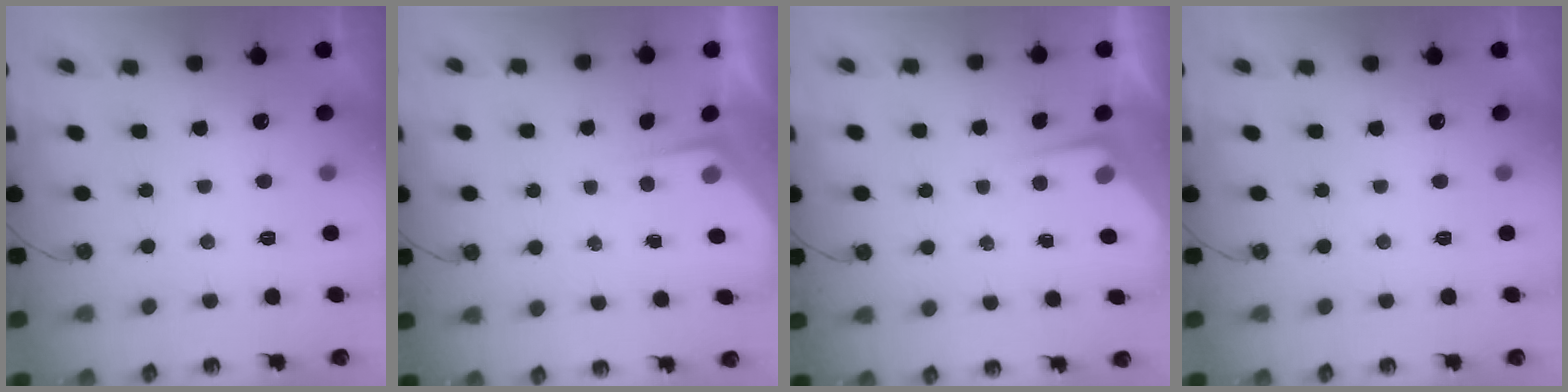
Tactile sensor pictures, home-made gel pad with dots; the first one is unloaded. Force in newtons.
{"total": 2.7, "press": 2.7, "slide": 0.3}
{"total": 2.9, "press": 2.9, "slide": 0.5}
{"total": 0.0}